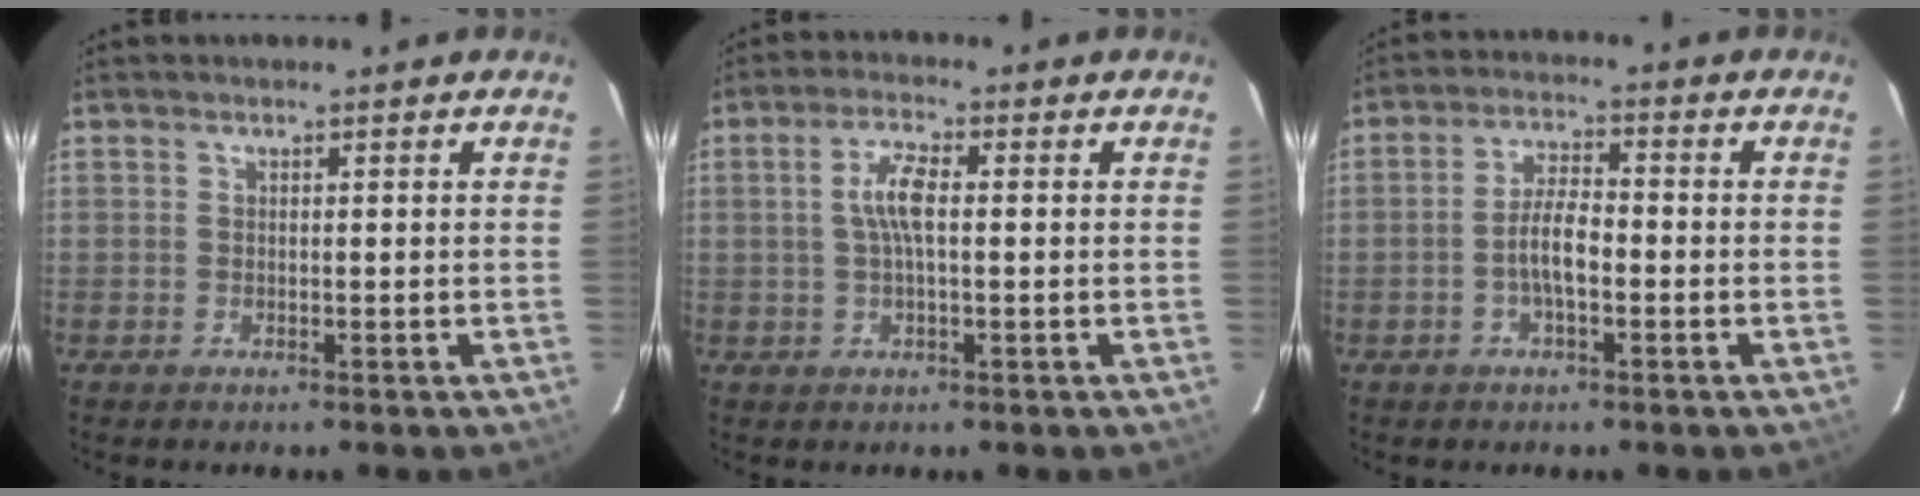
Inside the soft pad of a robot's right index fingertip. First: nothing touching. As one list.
[{"total": 5.1, "force": [0.3, 1.5, 4.9], "torque": [-0.096, 0.009, 0.007]}, {"total": 5.4, "force": [-1.7, 1.7, 4.8], "torque": [-0.094, 0.008, -0.030]}]